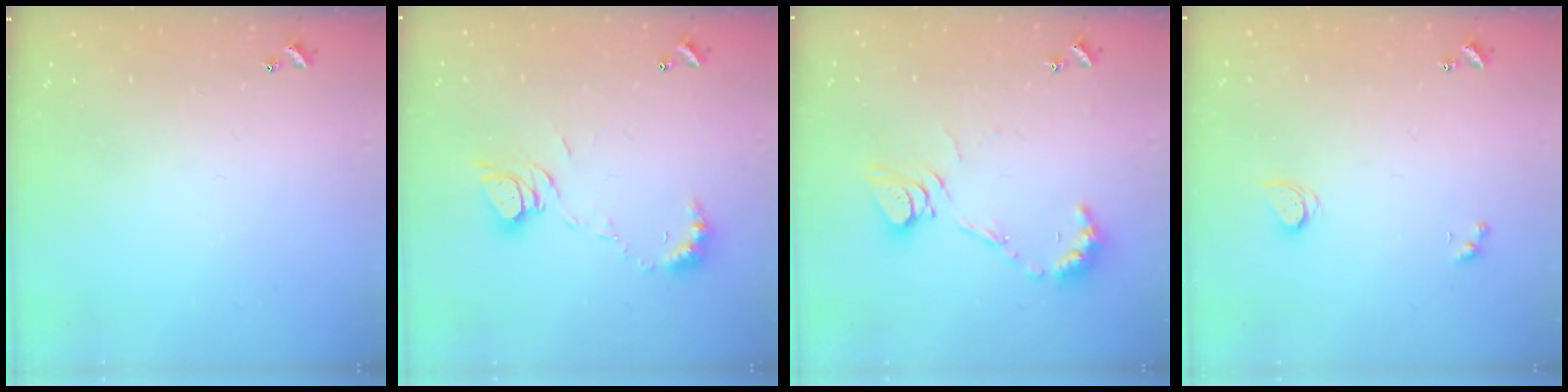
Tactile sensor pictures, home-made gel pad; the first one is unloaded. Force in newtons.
{"total": 8.2, "press": 8.1, "slide": 0.8}
{"total": 9.3, "press": 9.3, "slide": 0.3}
{"total": 2.6, "press": 2.6, "slide": 0.3}